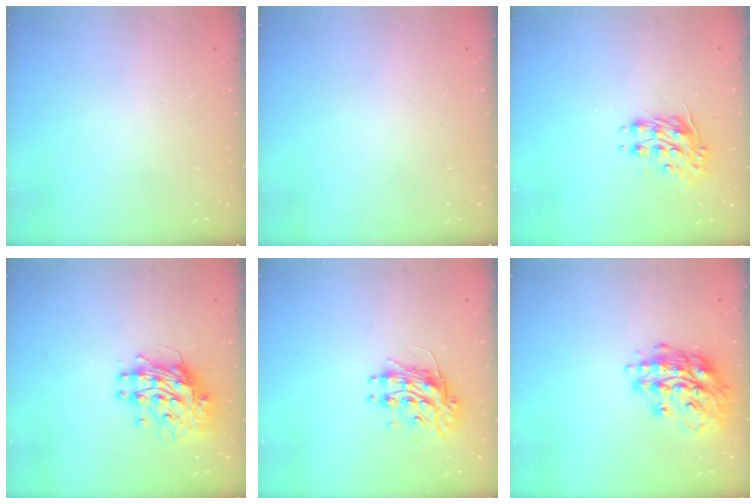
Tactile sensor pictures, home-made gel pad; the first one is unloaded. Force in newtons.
{"total": 0.0}
{"total": 9.2, "press": 9.2, "slide": 0.4}
{"total": 14.5, "press": 14.4, "slide": 1.2}
{"total": 10.3, "press": 10.3, "slide": 0.3}
{"total": 16.8, "press": 16.8, "slide": 1.4}